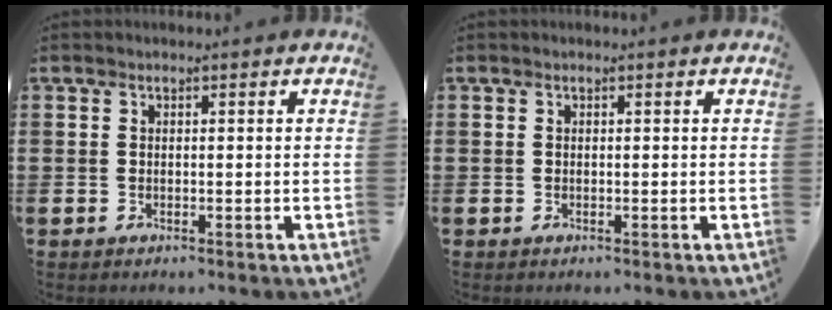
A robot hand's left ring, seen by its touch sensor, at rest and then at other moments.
{"total": 0.0}